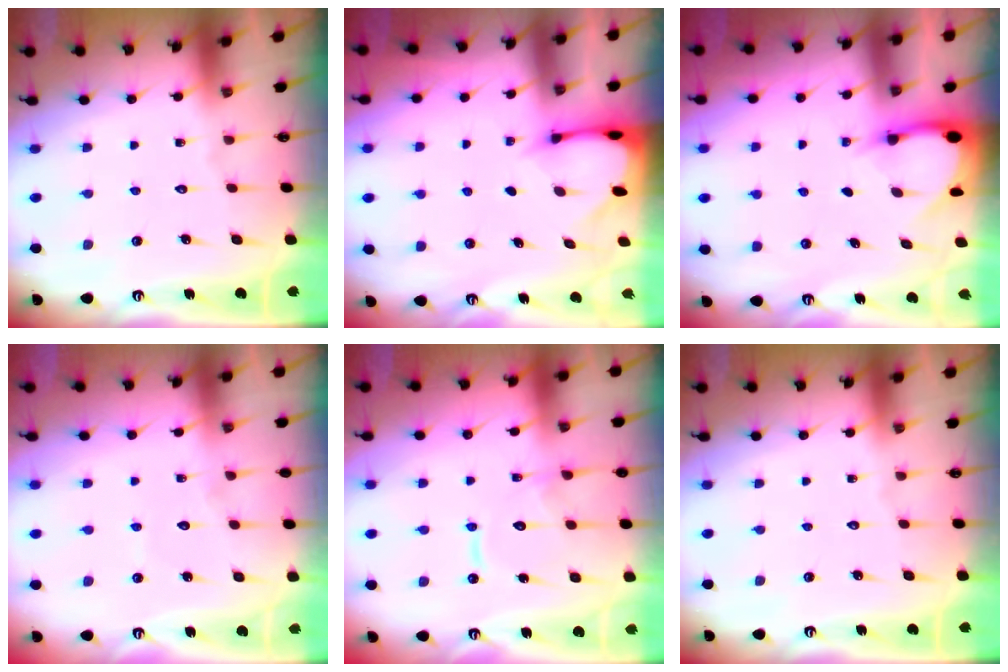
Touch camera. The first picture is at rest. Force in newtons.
{"total": 2.3, "press": 2.3, "slide": 0.1}
{"total": 3.4, "press": 3.4, "slide": 0.2}
{"total": 3.0, "press": 3.0, "slide": 0.2}
{"total": 12.0, "press": 11.9, "slide": 1.3}
{"total": 0.0}